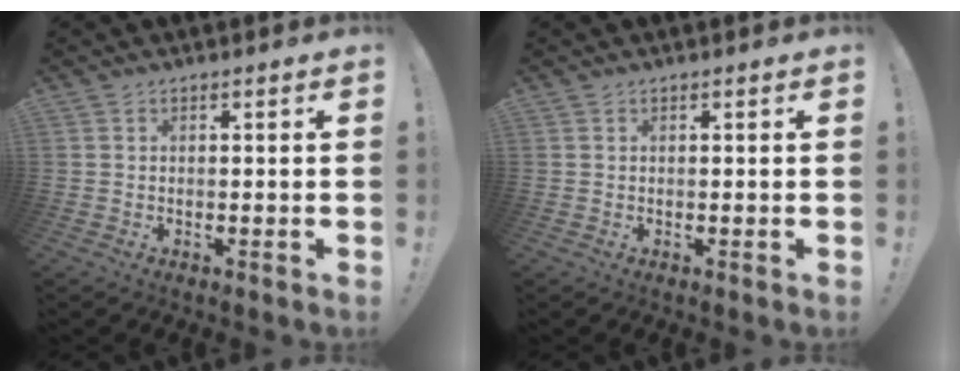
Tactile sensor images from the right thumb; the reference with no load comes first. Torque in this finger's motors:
{"motor_torque": [-0.08, -0.08, 0.01, 0.01, 0.00]}